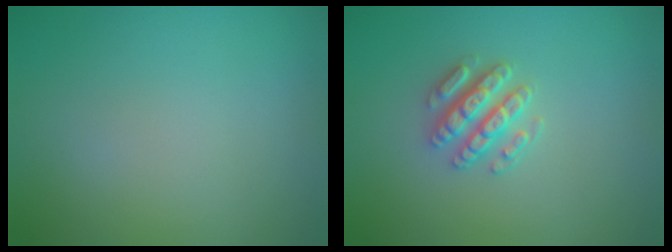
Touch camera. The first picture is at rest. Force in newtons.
{"total": 3.0, "press": 2.8, "slide": 1.1}